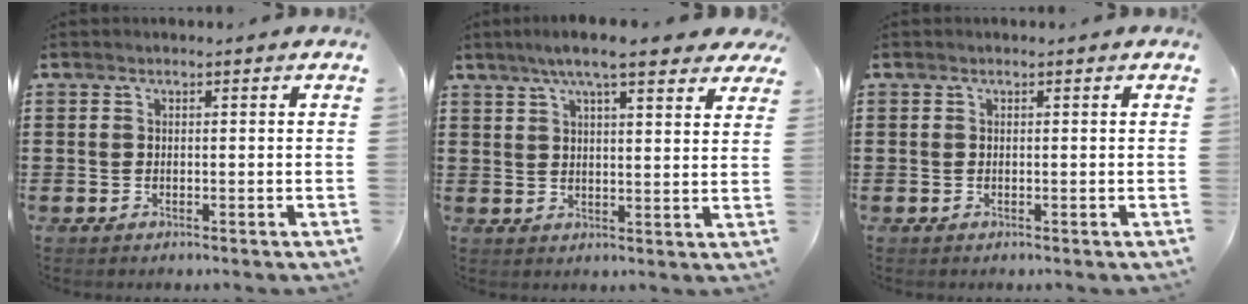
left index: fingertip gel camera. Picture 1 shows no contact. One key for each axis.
{"total": 7.4, "fx": 5.9, "fy": 0.9, "fz": 4.5, "tx": -0.094, "ty": -0.005, "tz": 0.103}
{"total": 0.0}